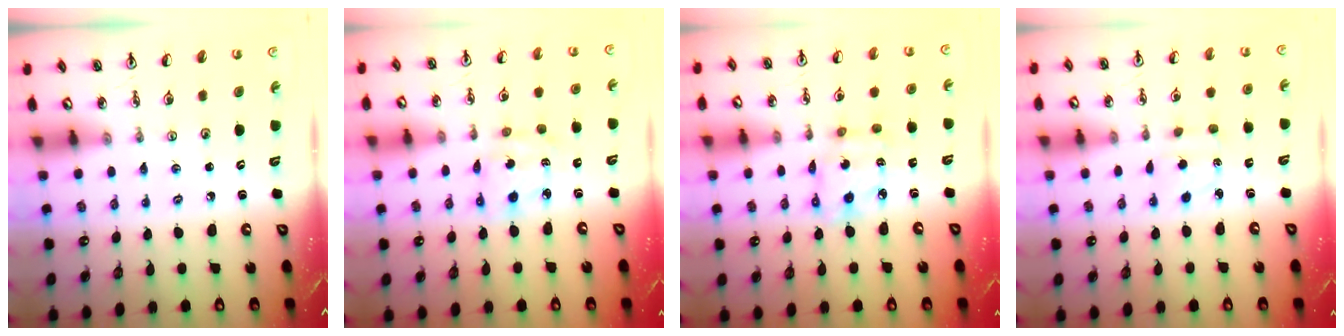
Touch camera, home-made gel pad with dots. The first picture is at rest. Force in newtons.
{"total": 4.4, "press": 4.4, "slide": 0.2}
{"total": 6.8, "press": 6.8, "slide": 0.3}
{"total": 2.7, "press": 2.6, "slide": 0.5}